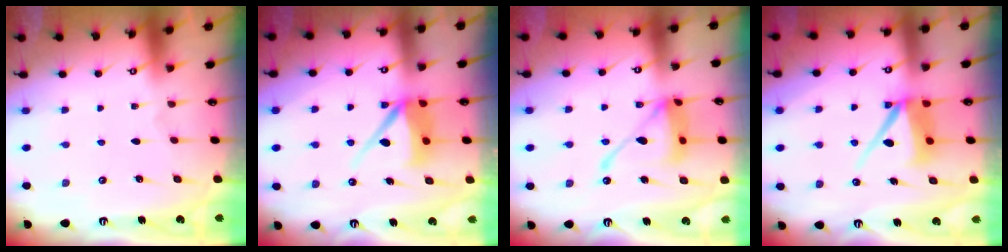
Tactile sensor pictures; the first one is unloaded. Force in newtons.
{"total": 9.5, "press": 9.5, "slide": 0.6}
{"total": 14.5, "press": 14.4, "slide": 1.6}
{"total": 8.5, "press": 8.5, "slide": 1.0}